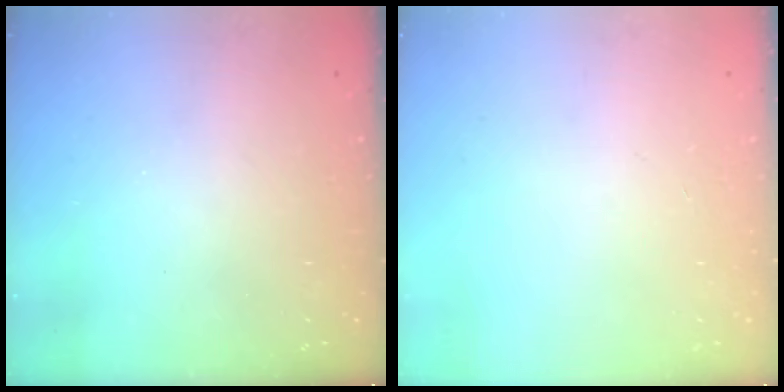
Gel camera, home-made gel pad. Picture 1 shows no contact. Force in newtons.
{"total": 0.0}